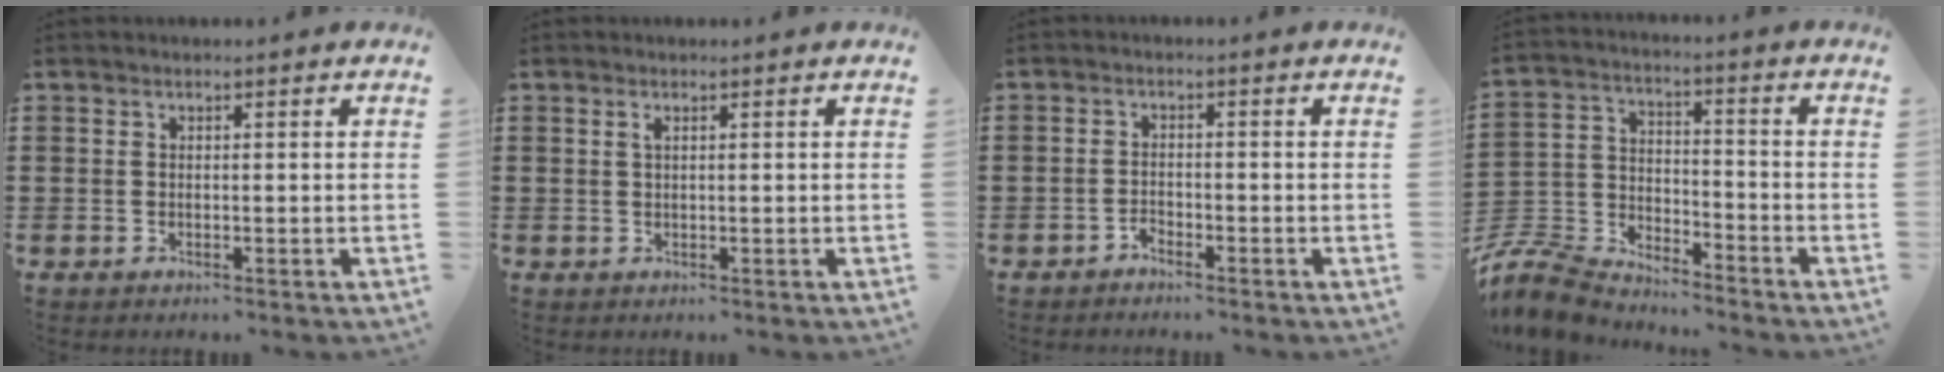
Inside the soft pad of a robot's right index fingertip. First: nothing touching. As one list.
[{"total": 0.7, "force": [0.2, 0.1, 0.6], "torque": [-0.014, 0.000, 0.003]}, {"total": 1.6, "force": [-1.5, 0.4, 0.2], "torque": [-0.009, 0.003, -0.032]}, {"total": 7.9, "force": [-7.6, 1.8, 1.4], "torque": [-0.061, 0.003, -0.162]}]